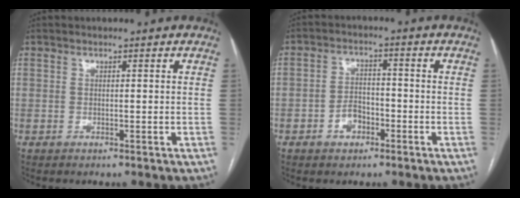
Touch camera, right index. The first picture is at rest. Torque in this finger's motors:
{"motor_torque": [0.12, 0.07, -0.06, -0.03]}